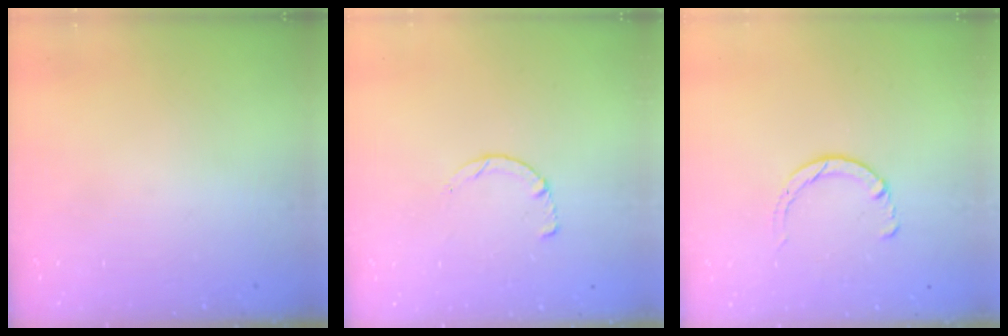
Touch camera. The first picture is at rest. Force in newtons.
{"total": 2.5, "press": 2.5, "slide": 0.3}
{"total": 2.9, "press": 2.8, "slide": 0.4}